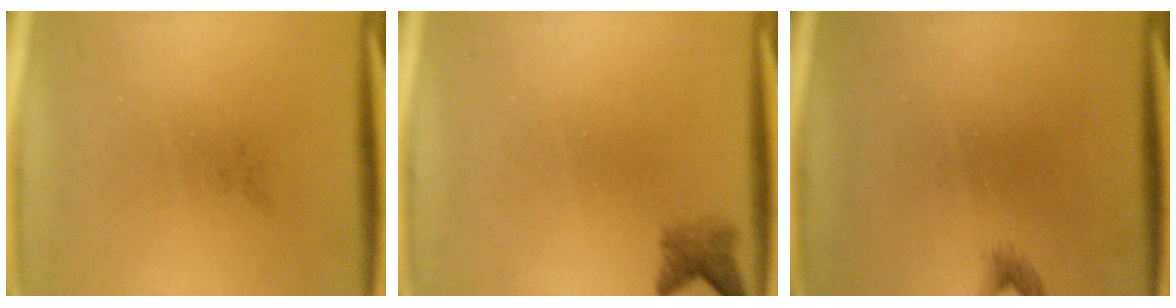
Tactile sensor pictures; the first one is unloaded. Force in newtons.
{"total": 2.0}
{"total": 0.9}